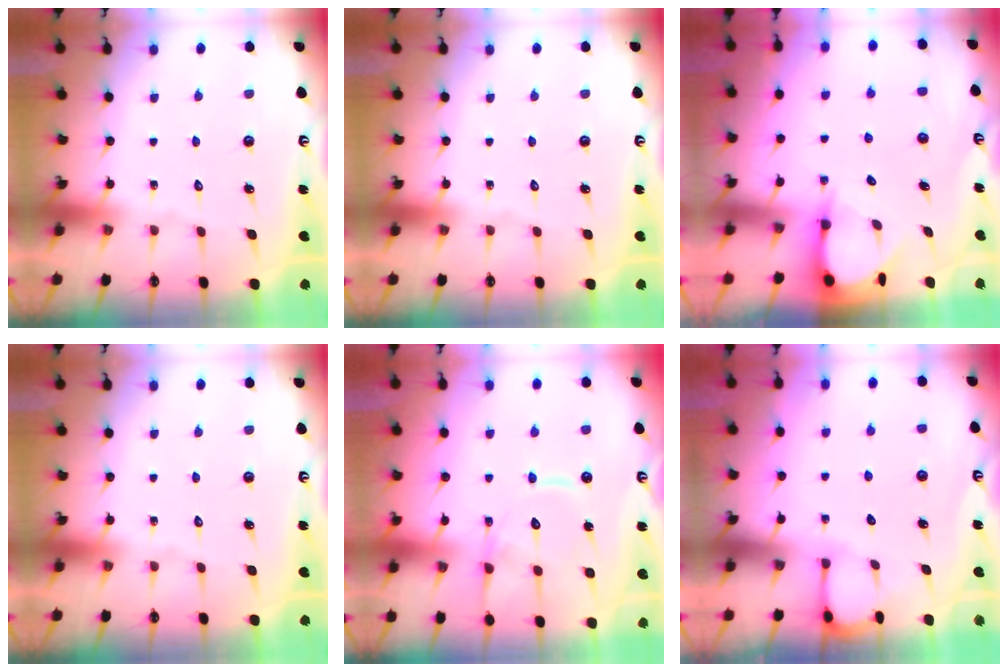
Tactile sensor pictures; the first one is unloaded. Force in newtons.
{"total": 0.0}
{"total": 3.4, "press": 3.4, "slide": 0.3}
{"total": 0.0}
{"total": 12.2, "press": 12.2, "slide": 1.1}
{"total": 2.1, "press": 2.1, "slide": 0.2}